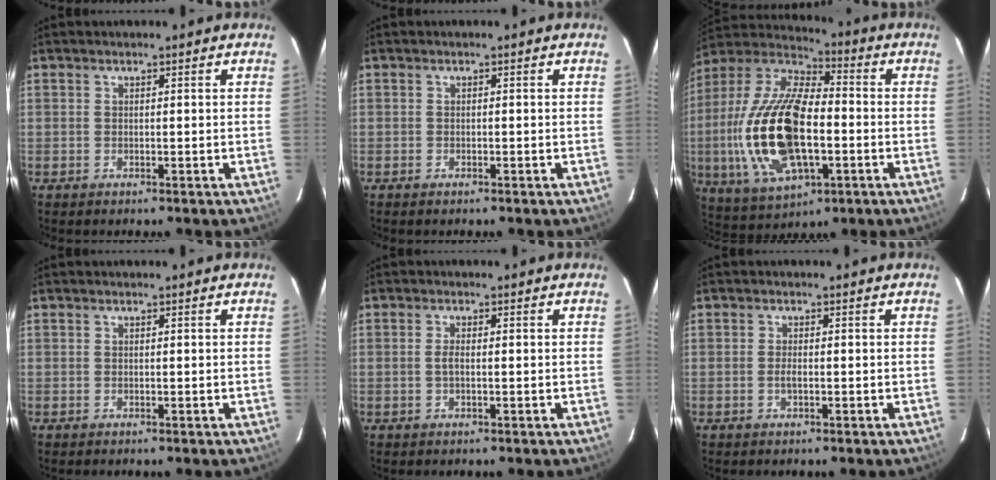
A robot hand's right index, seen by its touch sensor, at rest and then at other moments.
{"total": 0.5, "force": [-0.4, 0.2, 0.1], "torque": [-0.004, 0.001, -0.010]}
{"total": 22.9, "force": [-3.7, 10.6, 19.9], "torque": [-0.424, -0.005, -0.064]}
{"total": 0.0}
{"total": 1.3, "force": [0.0, 0.1, 1.3], "torque": [-0.026, 0.001, -0.003]}
{"total": 1.1, "force": [-0.3, 0.2, 1.0], "torque": [-0.021, -0.001, -0.006]}